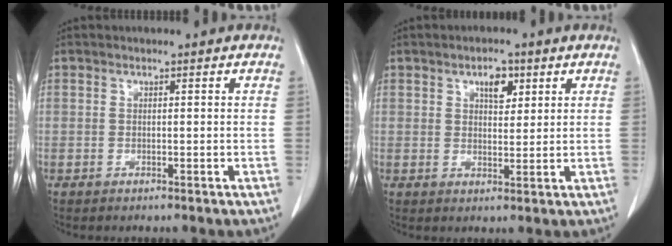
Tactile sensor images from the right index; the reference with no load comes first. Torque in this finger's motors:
{"motor_torque": [0.35, 0.35, 0.06, 0.04]}